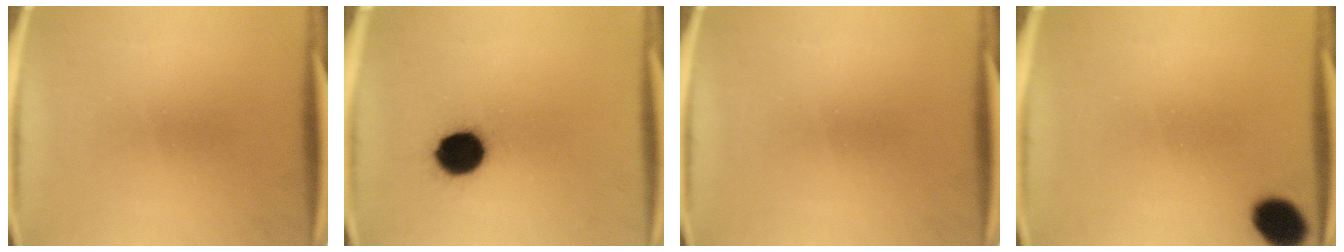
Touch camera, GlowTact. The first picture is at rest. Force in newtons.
{"total": 11.1}
{"total": 0.0}
{"total": 8.0}